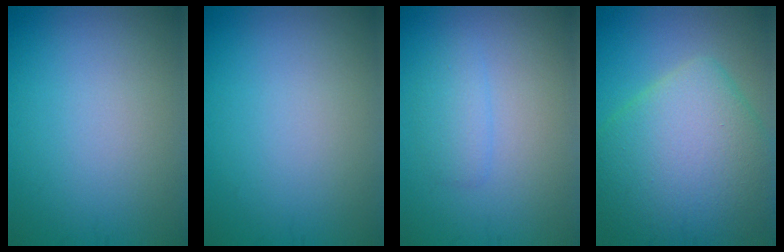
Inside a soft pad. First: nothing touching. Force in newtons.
{"total": 0.0}
{"total": 1.7, "press": 1.7, "slide": 0.0}
{"total": 11.0, "press": 11.0, "slide": 0.7}